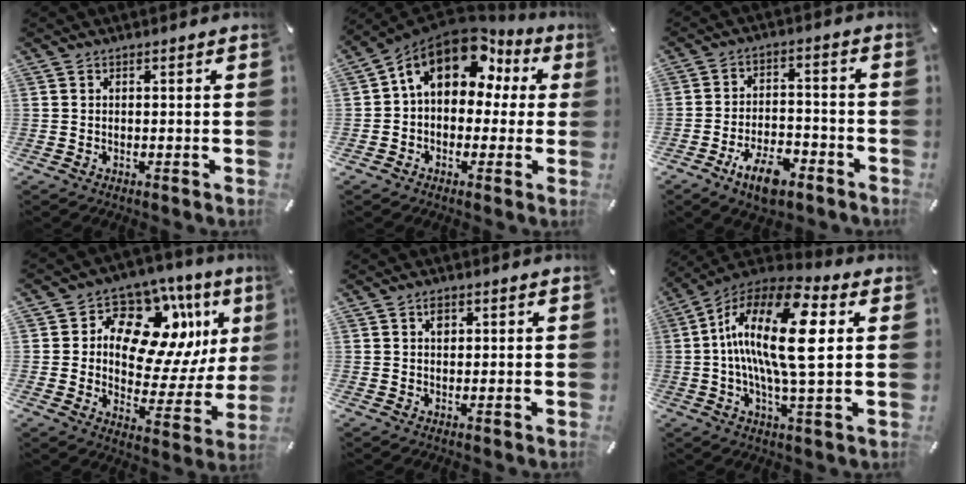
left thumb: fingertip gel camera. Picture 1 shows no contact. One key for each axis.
{"total": 15.0, "fx": 6.5, "fy": 9.9, "fz": 9.3, "tx": -0.163, "ty": -0.025, "tz": 0.115}
{"total": 10.2, "fx": -6.3, "fy": 4.8, "fz": 6.5, "tx": -0.121, "ty": 0.034, "tz": -0.111}
{"total": 16.3, "fx": 7.8, "fy": 10.9, "fz": 9.3, "tx": -0.126, "ty": -0.060, "tz": 0.138}
{"total": 1.9, "fx": 0.8, "fy": 1.2, "fz": 1.2, "tx": -0.010, "ty": -0.003, "tz": 0.010}
{"total": 21.0, "fx": 3.2, "fy": 7.0, "fz": 19.5, "tx": -0.403, "ty": -0.011, "tz": 0.043}